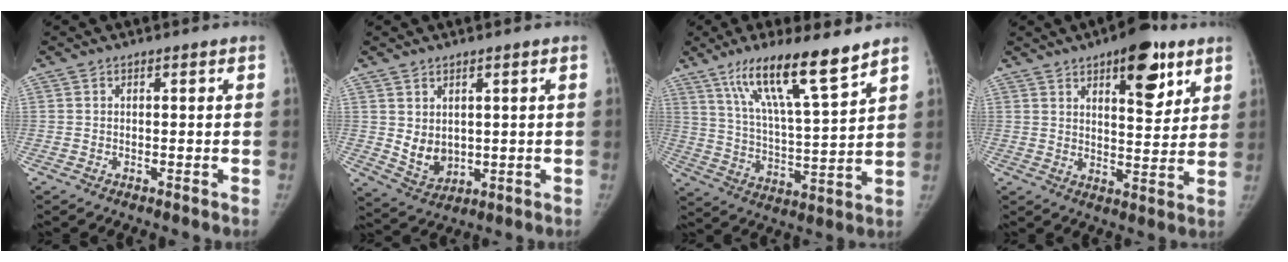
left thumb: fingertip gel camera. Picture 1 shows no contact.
{"total": 5.8, "force": [1.2, 4.2, 3.8], "torque": [-0.048, -0.021, 0.040]}
{"total": 16.1, "force": [11.0, 2.1, 11.5], "torque": [-0.192, -0.058, 0.199]}
{"total": 12.8, "force": [7.1, 5.3, 9.2], "torque": [-0.091, -0.033, 0.099]}